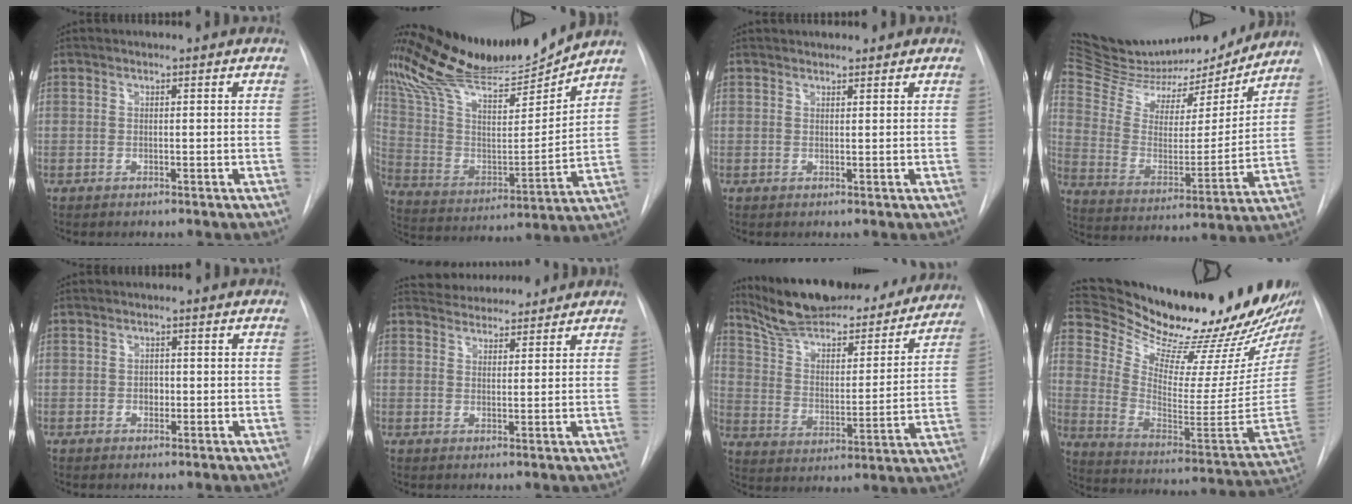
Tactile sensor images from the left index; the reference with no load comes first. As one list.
[{"total": 19.6, "force": [18.4, 1.1, 6.5], "torque": [-0.137, -0.025, 0.316]}, {"total": 2.8, "force": [2.6, 0.8, 0.6], "torque": [-0.007, 0.020, 0.035]}, {"total": 24.0, "force": [22.3, 6.0, 6.3], "torque": [-0.117, -0.019, 0.343]}, {"total": 1.3, "force": [-0.2, 1.0, 0.8], "torque": [-0.011, 0.003, -0.002]}, {"total": 7.5, "force": [7.1, 1.9, 1.3], "torque": [-0.017, 0.022, 0.104]}, {"total": 26.9, "force": [23.9, 6.1, 10.9], "torque": [-0.168, -0.016, 0.337]}, {"total": 28.1, "force": [25.4, 2.5, 11.7], "torque": [-0.186, -0.119, 0.351]}]